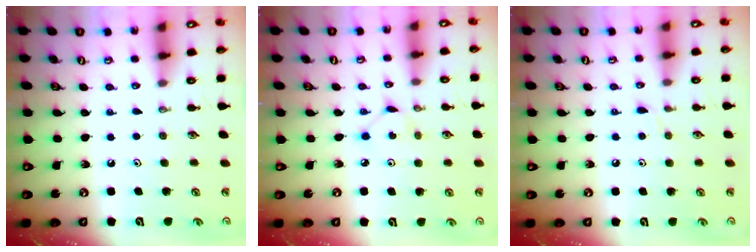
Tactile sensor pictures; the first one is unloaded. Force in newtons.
{"total": 2.9, "press": 2.9, "slide": 0.4}
{"total": 2.9, "press": 2.8, "slide": 0.5}